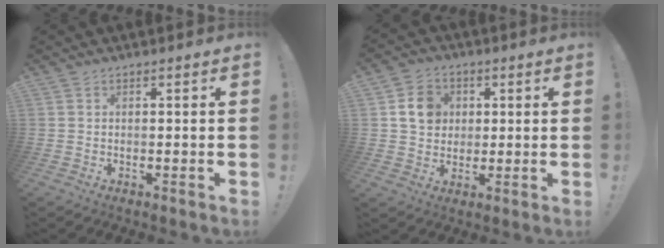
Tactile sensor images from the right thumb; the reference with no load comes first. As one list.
[{"total": 9.1, "force": [2.6, 8.0, 3.6], "torque": [-0.043, -0.002, 0.054]}]